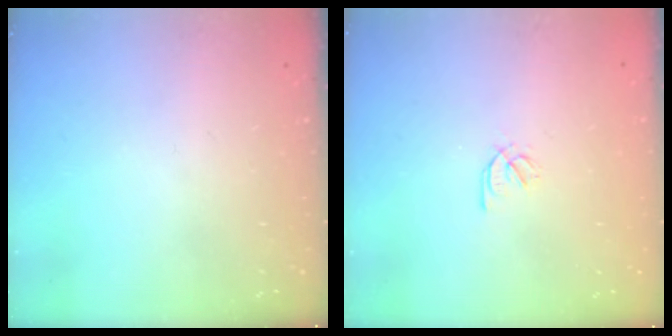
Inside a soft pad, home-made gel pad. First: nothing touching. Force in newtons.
{"total": 2.1, "press": 2.0, "slide": 0.7}